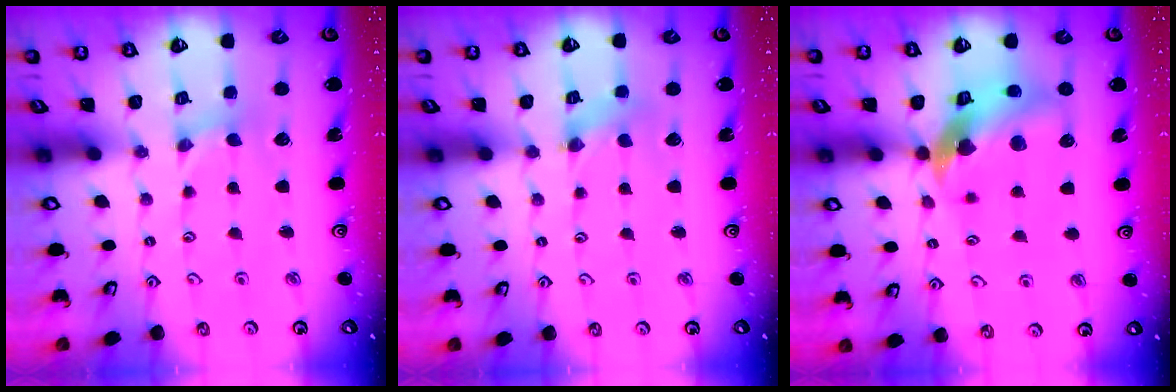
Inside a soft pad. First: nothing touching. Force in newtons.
{"total": 0.5, "press": 0.5, "slide": 0.1}
{"total": 13.1, "press": 13.0, "slide": 1.9}